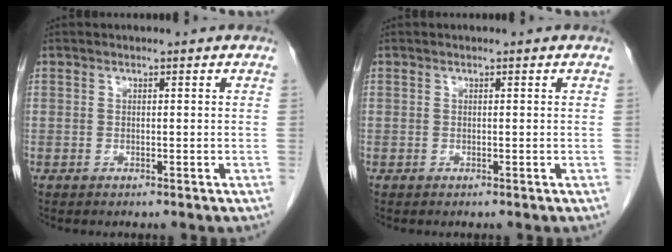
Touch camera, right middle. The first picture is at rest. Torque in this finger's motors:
{"motor_torque": [0.42, -0.04, -0.03, -0.01]}